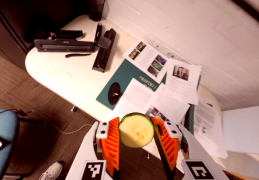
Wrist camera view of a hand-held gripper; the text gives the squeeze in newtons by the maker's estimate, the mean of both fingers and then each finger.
{"total": 9.1, "left": 9.6, "right": 8.6}